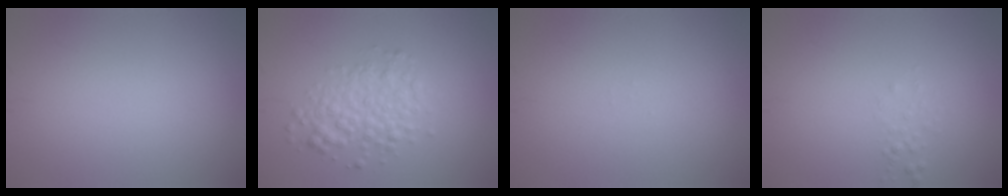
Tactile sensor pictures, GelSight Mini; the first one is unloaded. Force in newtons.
{"total": 3.5, "press": 3.5, "slide": 0.1}
{"total": 0.0}
{"total": 0.7, "press": 0.7, "slide": 0.1}